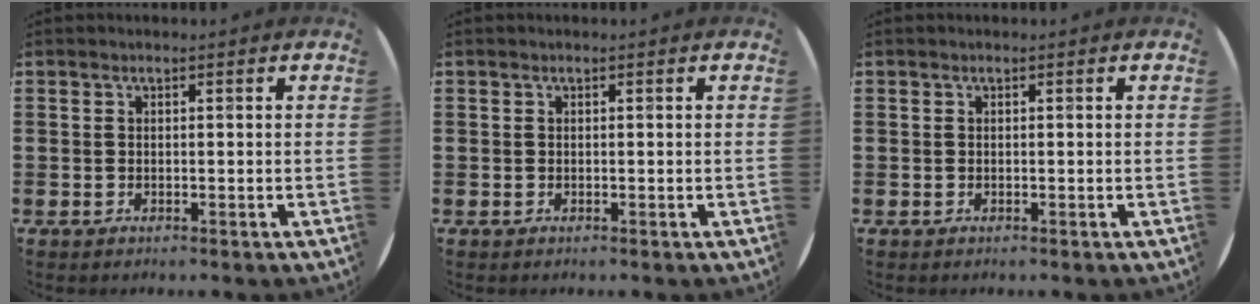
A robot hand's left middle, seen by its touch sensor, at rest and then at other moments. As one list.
[{"total": 0.0}, {"total": 0.0}]